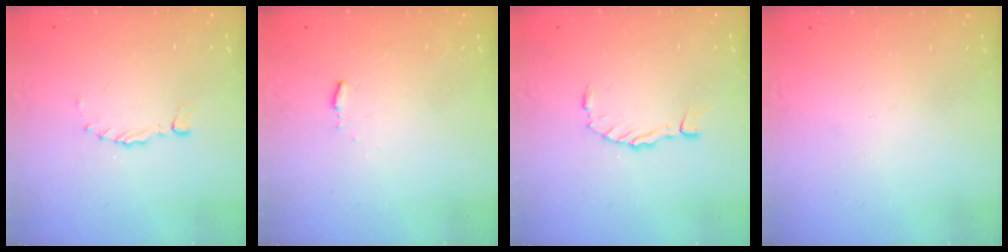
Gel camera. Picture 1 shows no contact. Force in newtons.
{"total": 4.3, "press": 4.3, "slide": 0.4}
{"total": 0.0}
{"total": 0.0}